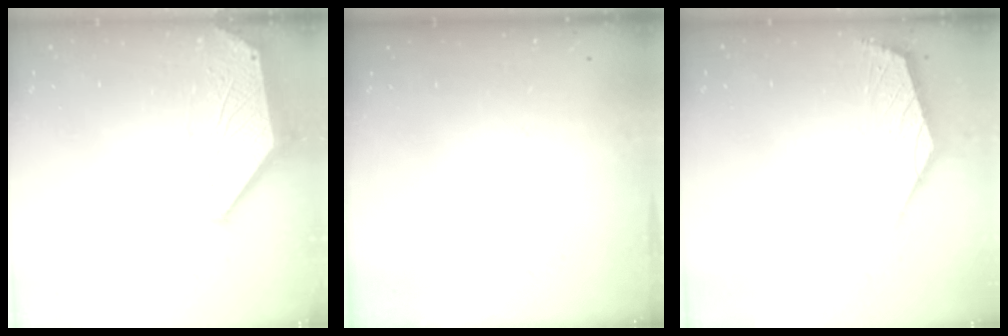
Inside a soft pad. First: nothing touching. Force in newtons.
{"total": 0.0}
{"total": 2.3, "press": 2.3, "slide": 0.6}